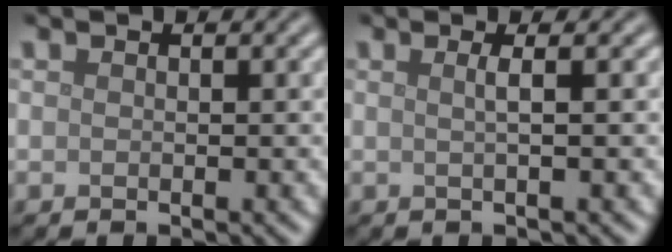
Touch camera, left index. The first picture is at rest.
{"total": 1.7, "force": [0.3, 0.6, 1.6], "torque": [-0.023, 0.003, -0.007]}